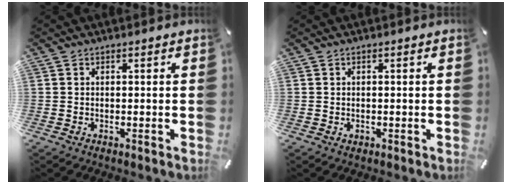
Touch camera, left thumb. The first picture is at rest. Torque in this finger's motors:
{"motor_torque": [-0.06, 0.30, 0.01, -0.10, 0.00]}